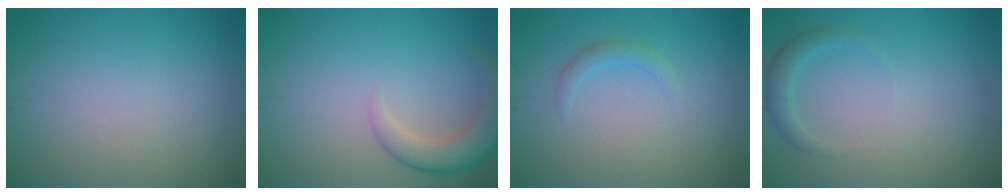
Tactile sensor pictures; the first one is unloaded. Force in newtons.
{"total": 4.1, "press": 4.1, "slide": 0.3}
{"total": 1.3, "press": 1.3, "slide": 0.1}
{"total": 1.7, "press": 1.7, "slide": 0.1}